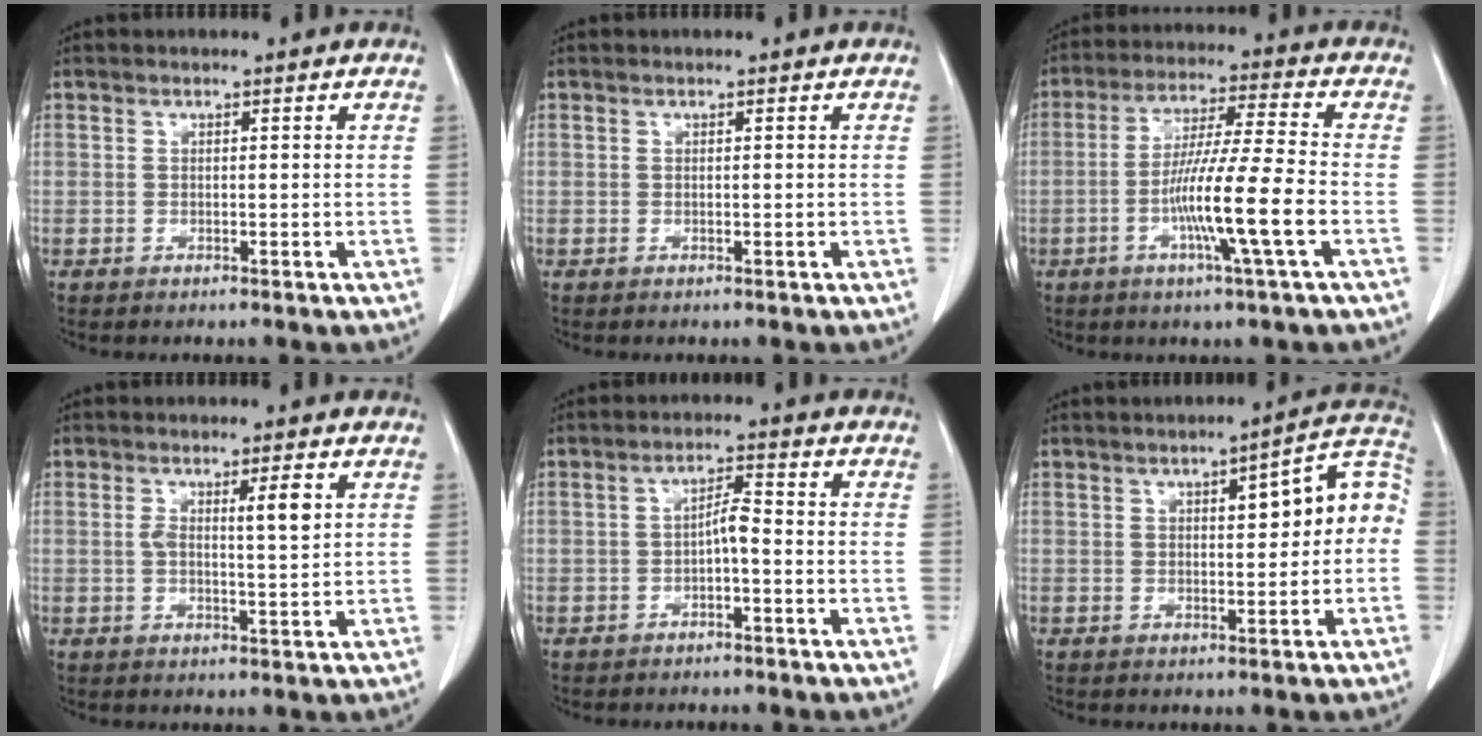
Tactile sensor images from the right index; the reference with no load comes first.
{"total": 0.0}
{"total": 12.5, "force": [-3.8, -0.7, 11.9], "torque": [-0.219, -0.009, -0.073]}
{"total": 5.1, "force": [1.4, 0.8, 4.8], "torque": [-0.085, 0.003, 0.024]}
{"total": 3.6, "force": [-0.9, 1.1, 3.3], "torque": [-0.066, 0.015, -0.012]}
{"total": 10.7, "force": [1.1, 3.3, 10.1], "torque": [-0.136, 0.042, 0.017]}